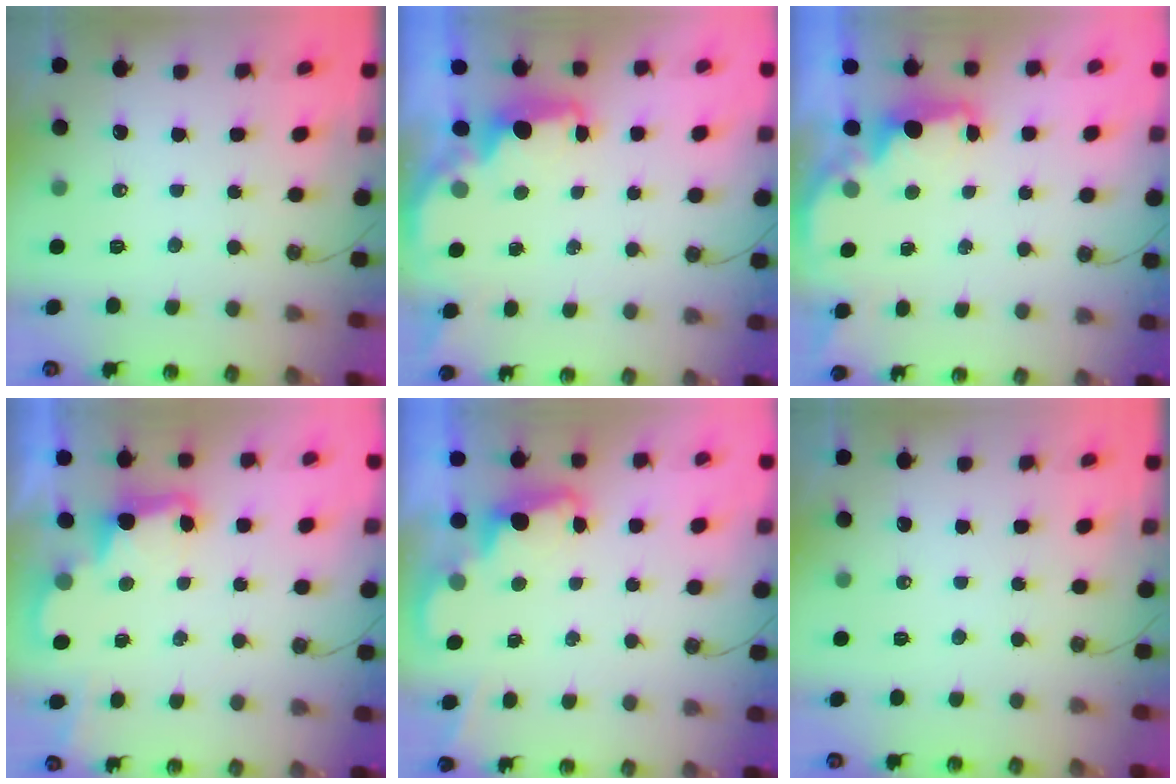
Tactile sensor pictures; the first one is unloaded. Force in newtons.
{"total": 2.8, "press": 2.7, "slide": 0.9}
{"total": 2.3, "press": 2.2, "slide": 0.8}
{"total": 3.3, "press": 3.3, "slide": 0.6}
{"total": 2.4, "press": 2.4, "slide": 0.5}
{"total": 0.0}